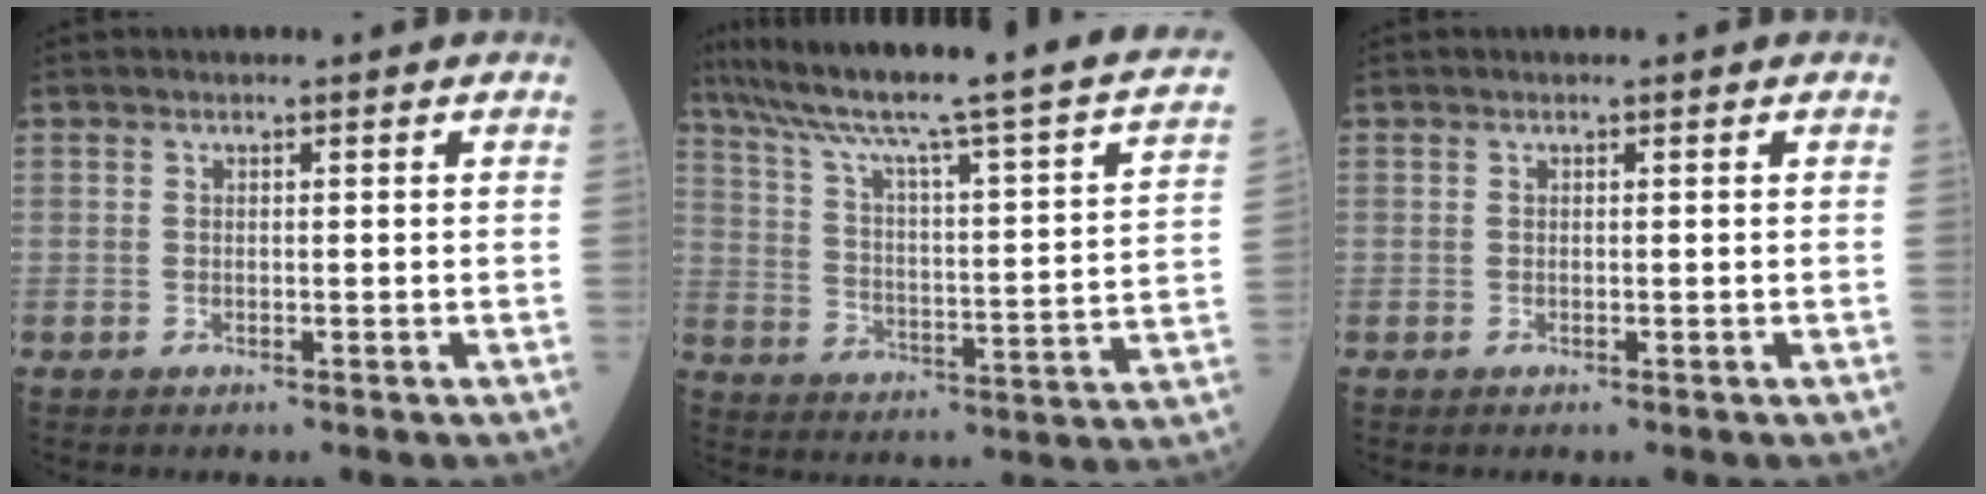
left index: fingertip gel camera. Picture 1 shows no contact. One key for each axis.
{"total": 27.5, "fx": 22.0, "fy": 0.8, "fz": 16.5, "tx": -0.253, "ty": -0.024, "tz": 0.293}
{"total": 0.0}